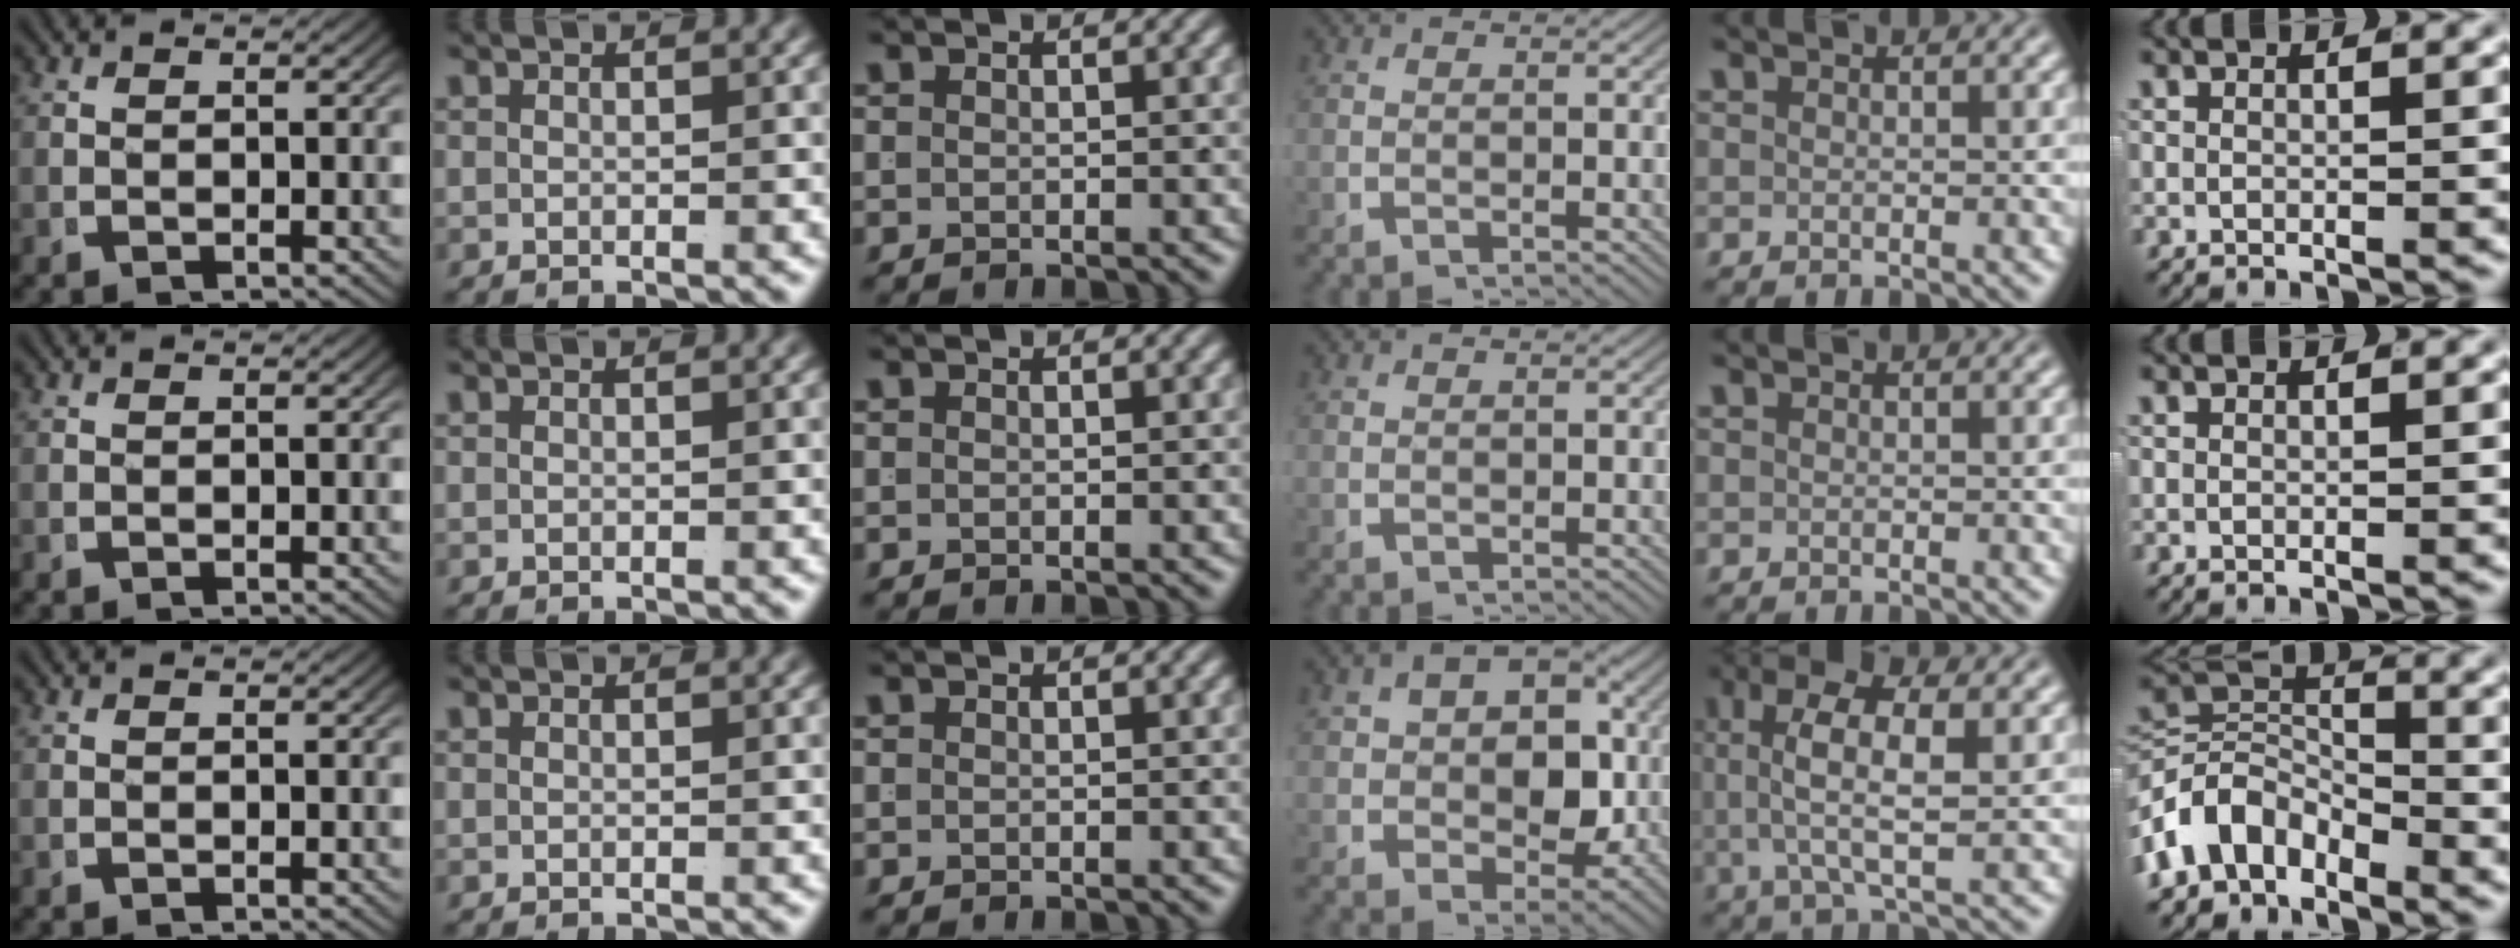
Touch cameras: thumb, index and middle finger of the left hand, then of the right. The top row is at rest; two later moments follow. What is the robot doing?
{"motion": "lift_and_place", "object": "shorts"}